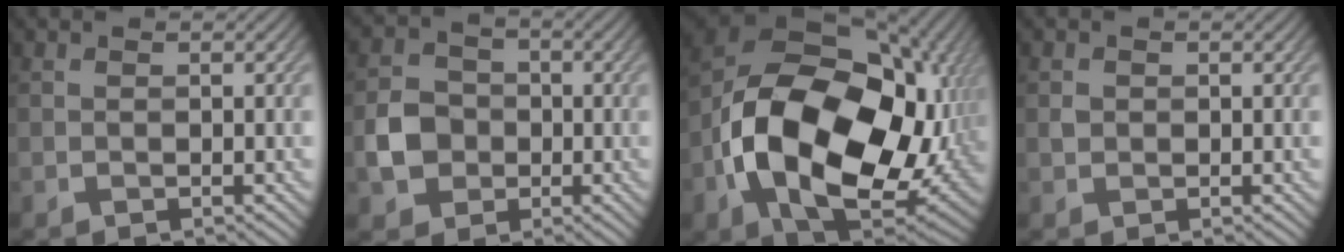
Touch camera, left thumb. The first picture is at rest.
{"total": 5.3, "force": [-1.1, 4.6, 2.3], "torque": [-0.049, 0.000, -0.027]}
{"total": 21.6, "force": [-2.1, 15.0, 15.5], "torque": [-0.339, -0.050, 0.000]}
{"total": 1.0, "force": [0.1, 0.9, 0.3], "torque": [-0.007, -0.002, 0.000]}